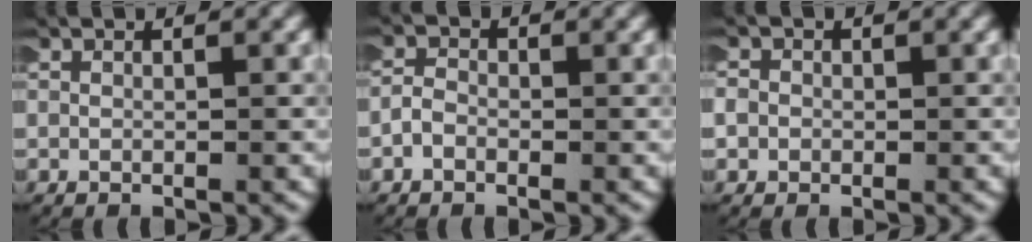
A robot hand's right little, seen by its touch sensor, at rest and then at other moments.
{"total": 1.1, "force": [-0.4, 0.8, 0.5], "torque": [-0.015, 0.006, -0.012]}
{"total": 2.5, "force": [-0.1, 2.5, 0.6], "torque": [-0.022, 0.004, -0.010]}